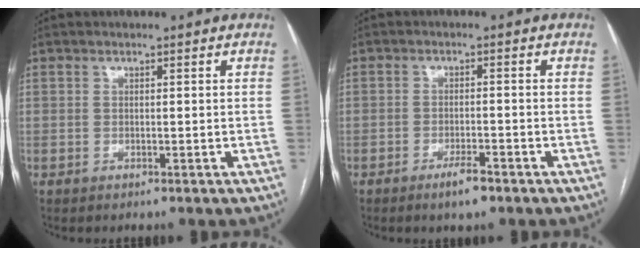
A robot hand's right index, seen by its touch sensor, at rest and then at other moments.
{"total": 3.4, "force": [-2.3, 0.8, 2.3], "torque": [-0.041, 0.000, -0.038]}